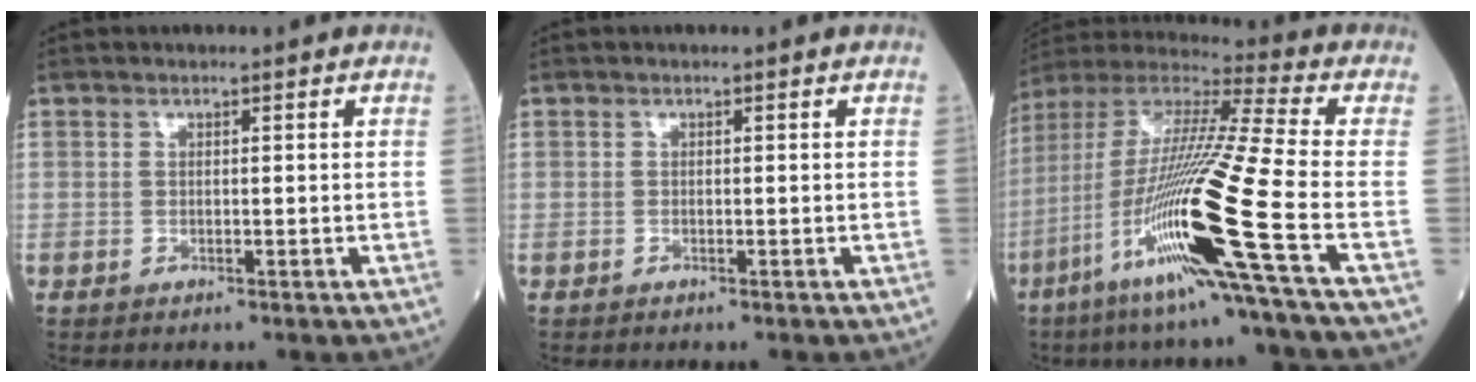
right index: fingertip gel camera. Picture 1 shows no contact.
{"total": 0.0}
{"total": 22.6, "force": [-8.5, -1.4, 20.9], "torque": [-0.427, -0.039, -0.171]}